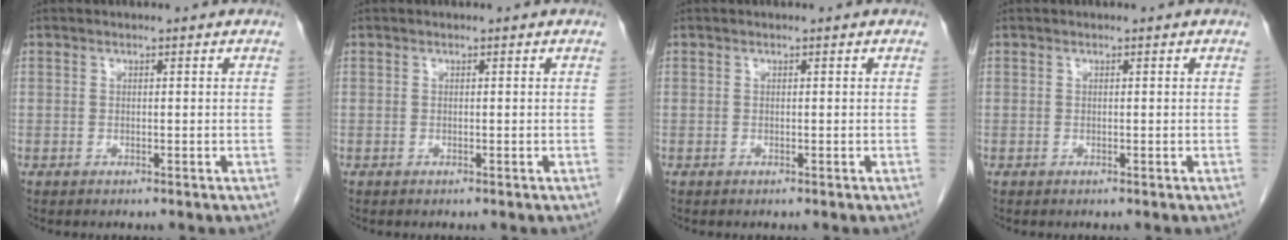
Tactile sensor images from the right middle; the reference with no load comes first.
{"total": 0.0}
{"total": 0.0}
{"total": 0.0}